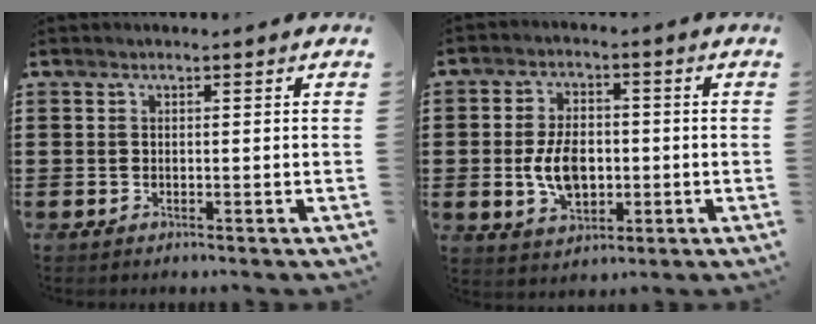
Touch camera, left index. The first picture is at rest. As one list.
[{"total": 7.8, "force": [-0.8, 4.7, 6.1], "torque": [-0.123, 0.004, -0.018]}]